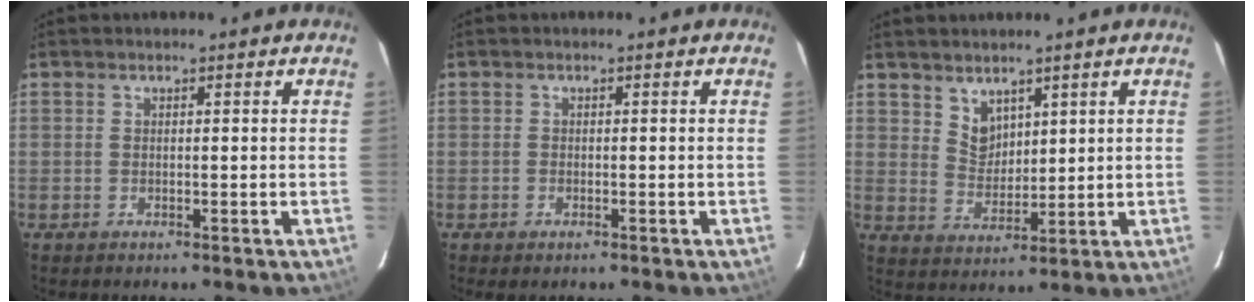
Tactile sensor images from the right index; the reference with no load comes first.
{"total": 1.0, "force": [-0.7, 0.6, 0.3], "torque": [-0.006, -0.003, -0.014]}
{"total": 5.2, "force": [3.4, 3.6, 1.6], "torque": [-0.017, 0.005, 0.072]}